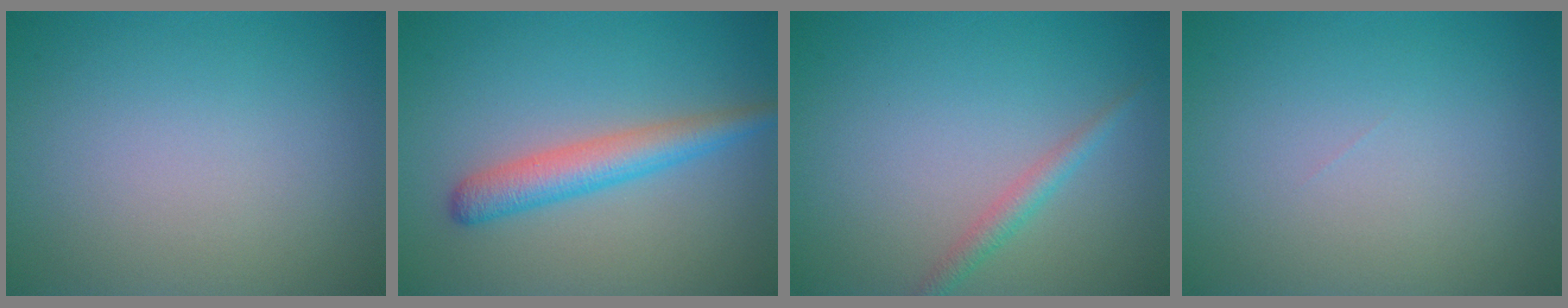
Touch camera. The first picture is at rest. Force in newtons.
{"total": 3.7, "press": 3.7, "slide": 0.1}
{"total": 1.6, "press": 1.6, "slide": 0.0}
{"total": 0.0}